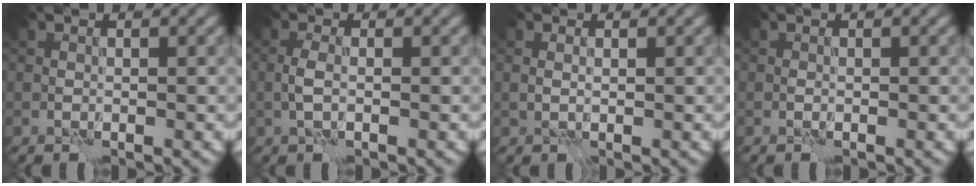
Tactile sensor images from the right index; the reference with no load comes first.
{"total": 1.2, "force": [-0.3, 0.4, 1.1], "torque": [-0.025, 0.001, -0.010]}
{"total": 0.6, "force": [0.5, 0.3, 0.2], "torque": [-0.004, -0.003, 0.011]}
{"total": 0.0}